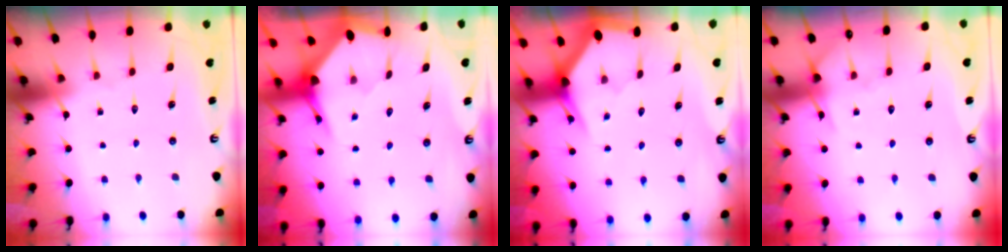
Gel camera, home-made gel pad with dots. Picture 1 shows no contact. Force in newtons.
{"total": 3.4, "press": 3.3, "slide": 0.4}
{"total": 3.2, "press": 3.2, "slide": 0.1}
{"total": 4.6, "press": 4.5, "slide": 0.6}